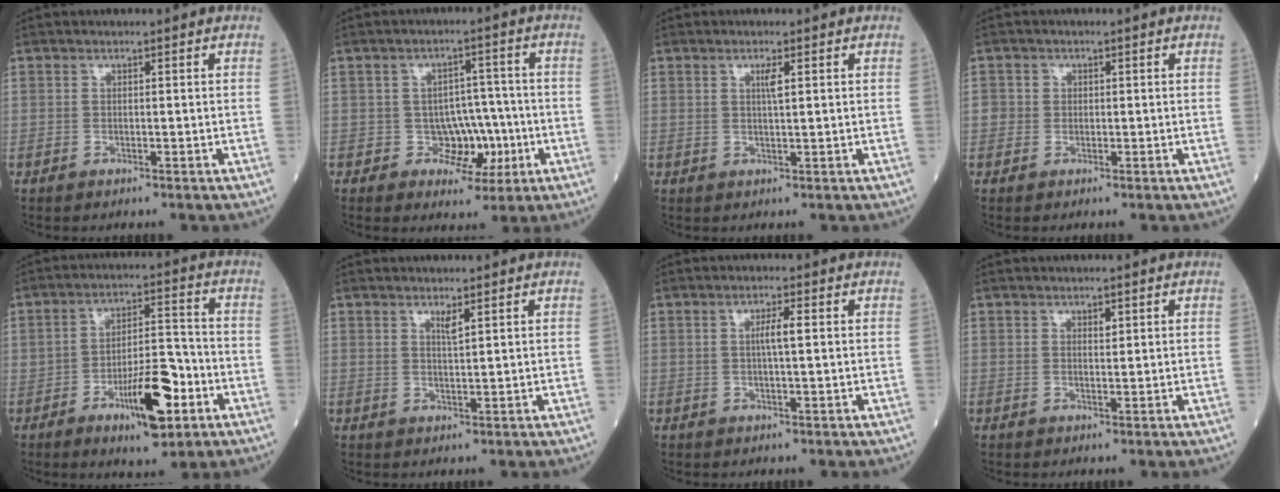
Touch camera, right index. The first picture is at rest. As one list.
[{"total": 5.7, "force": [-1.5, 4.5, 3.2], "torque": [-0.025, 0.015, -0.016]}, {"total": 1.8, "force": [0.7, 0.0, 1.6], "torque": [-0.031, -0.002, 0.011]}, {"total": 1.6, "force": [-0.2, 1.6, 0.2], "torque": [0.008, 0.007, -0.004]}, {"total": 11.0, "force": [-4.6, 3.1, 9.4], "torque": [-0.151, 0.004, -0.071]}, {"total": 1.6, "force": [1.0, -0.1, 1.2], "torque": [-0.023, -0.007, 0.018]}, {"total": 2.5, "force": [0.3, 0.0, 2.4], "torque": [-0.044, 0.001, 0.003]}, {"total": 1.0, "force": [0.6, 0.4, 0.7], "torque": [-0.010, -0.002, 0.009]}]